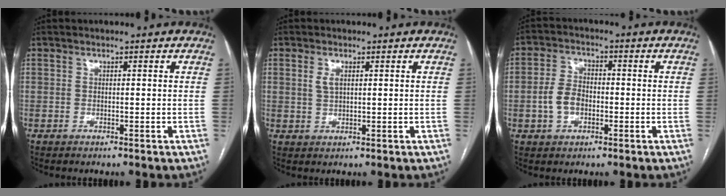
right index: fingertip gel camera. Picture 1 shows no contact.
{"total": 2.1, "force": [0.8, 0.9, 1.7], "torque": [-0.036, 0.001, 0.018]}
{"total": 5.6, "force": [-1.3, 3.8, 4.0], "torque": [-0.090, 0.014, -0.024]}